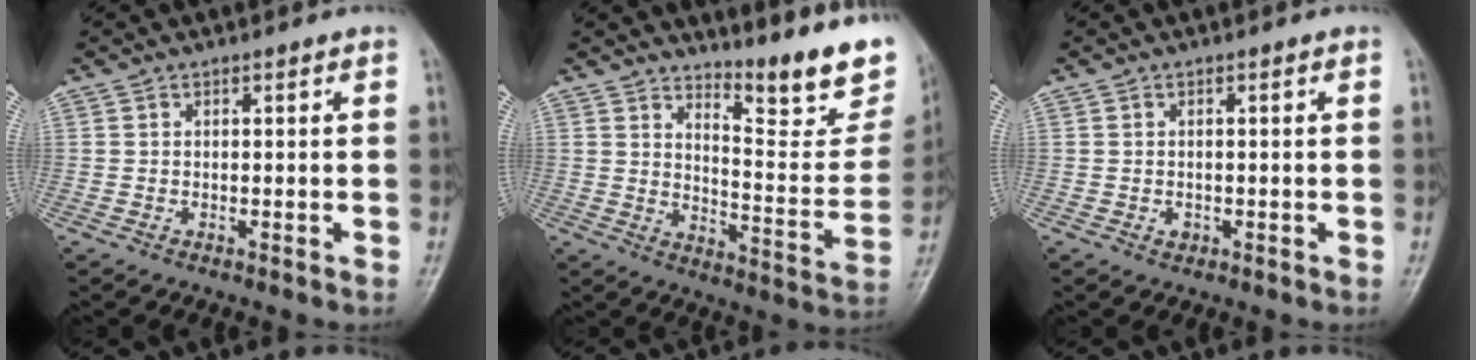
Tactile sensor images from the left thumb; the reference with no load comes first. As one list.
[{"total": 17.4, "force": [13.1, 4.9, 10.4], "torque": [-0.094, -0.113, 0.174]}, {"total": 1.0, "force": [-0.4, 0.8, 0.5], "torque": [-0.002, 0.002, -0.004]}]